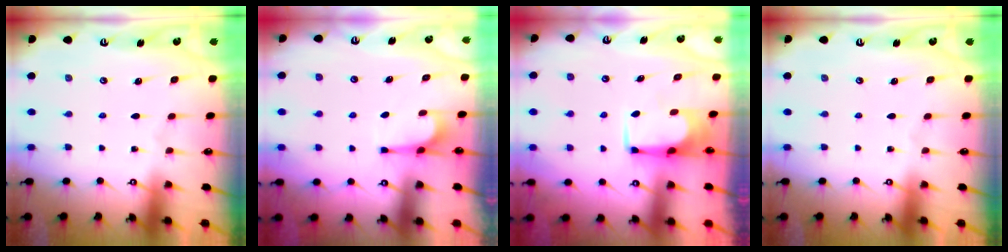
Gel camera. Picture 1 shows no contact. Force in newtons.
{"total": 2.2, "press": 2.2, "slide": 0.5}
{"total": 1.7, "press": 1.6, "slide": 0.3}
{"total": 0.0}